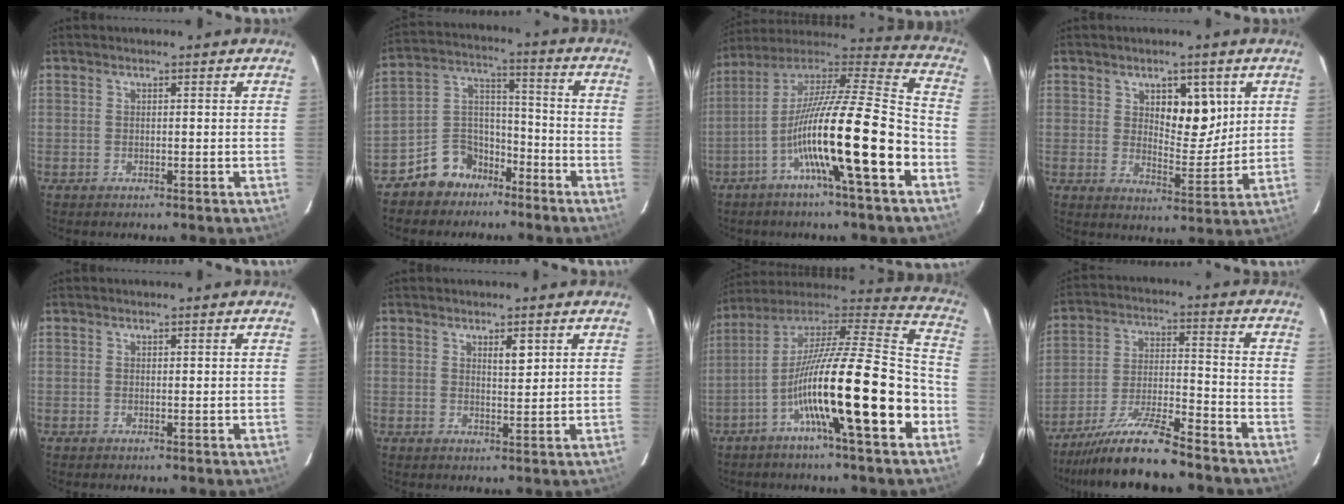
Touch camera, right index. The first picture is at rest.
{"total": 9.1, "force": [-6.4, 6.1, 2.1], "torque": [-0.045, 0.032, -0.114]}
{"total": 19.6, "force": [-7.0, 0.5, 18.3], "torque": [-0.322, 0.002, -0.124]}
{"total": 7.7, "force": [3.0, 3.5, 6.1], "torque": [-0.086, -0.001, 0.053]}
{"total": 0.0}
{"total": 2.3, "force": [1.3, 0.6, 1.8], "torque": [-0.032, -0.002, 0.023]}
{"total": 21.6, "force": [-7.5, 1.3, 20.2], "torque": [-0.329, 0.000, -0.131]}
{"total": 11.9, "force": [-10.1, 0.4, 6.3], "torque": [-0.111, -0.011, -0.181]}